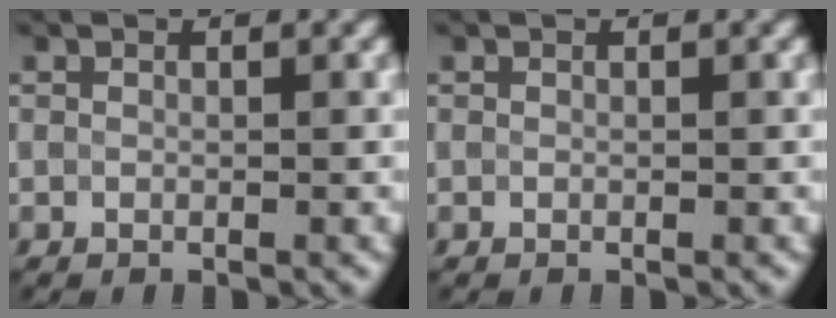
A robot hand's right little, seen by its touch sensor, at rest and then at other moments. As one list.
[{"total": 0.0}]